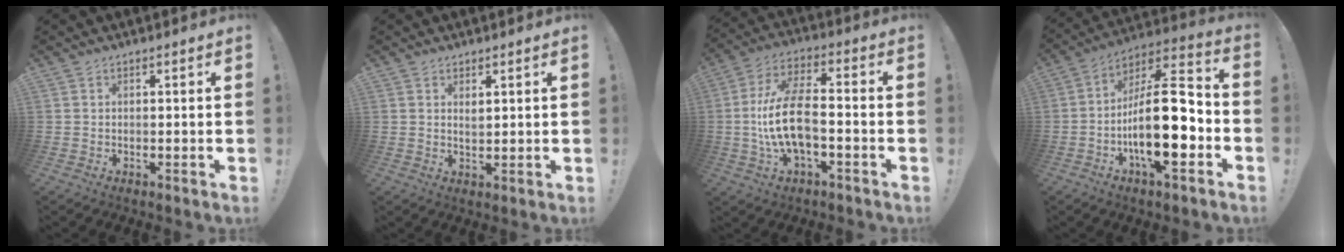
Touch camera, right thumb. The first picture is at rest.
{"total": 2.1, "force": [1.3, 0.9, 1.4], "torque": [-0.007, -0.010, 0.019]}
{"total": 14.7, "force": [-3.2, 6.5, 12.8], "torque": [-0.253, 0.013, -0.056]}
{"total": 20.9, "force": [-5.4, 7.0, 18.9], "torque": [-0.330, 0.016, -0.089]}